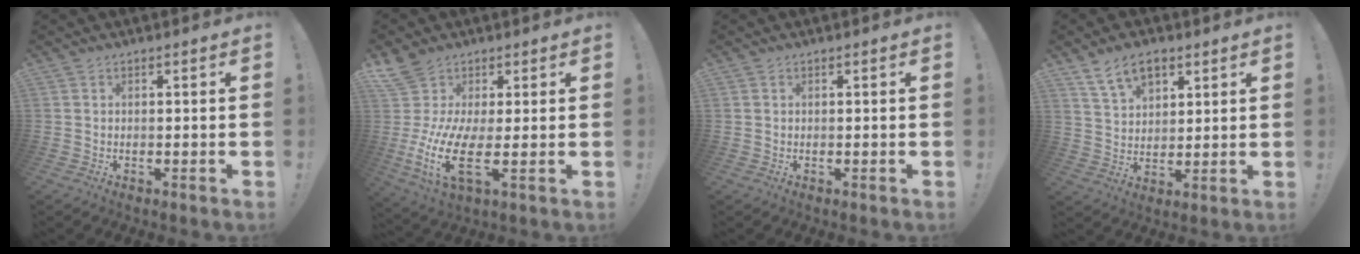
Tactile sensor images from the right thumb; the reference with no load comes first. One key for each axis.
{"total": 15.0, "fx": 1.9, "fy": 7.0, "fz": 13.1, "tx": -0.284, "ty": -0.043, "tz": 0.034}
{"total": 0.0}
{"total": 10.0, "fx": 6.1, "fy": 5.9, "fz": 5.2, "tx": -0.082, "ty": -0.022, "tz": 0.116}